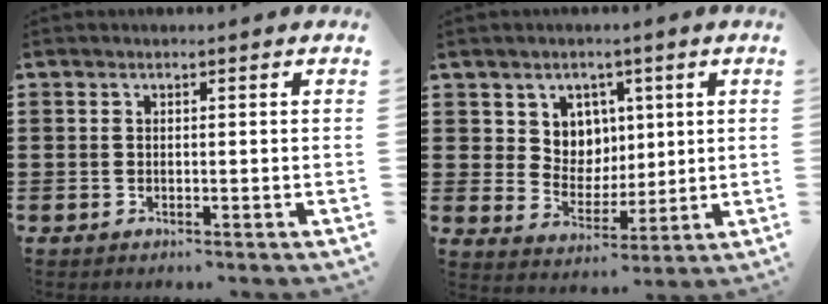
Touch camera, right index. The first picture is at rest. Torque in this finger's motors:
{"motor_torque": [0.16, 0.19, 0.10, 0.01]}